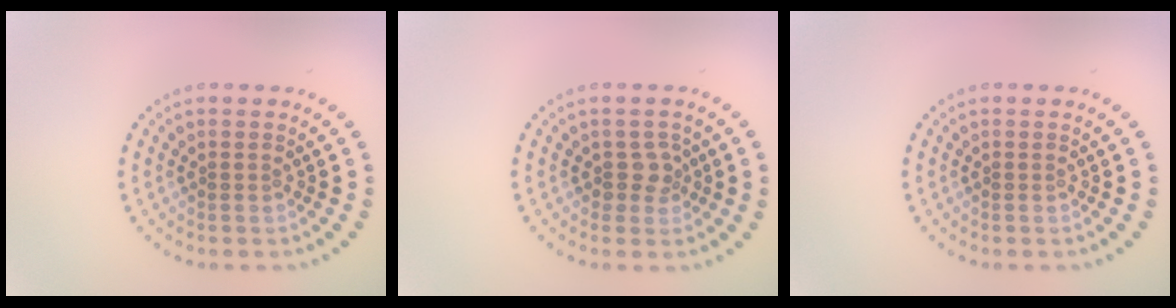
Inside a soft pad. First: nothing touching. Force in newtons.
{"total": 1.8, "press": 1.6, "slide": 0.8}
{"total": 0.0}